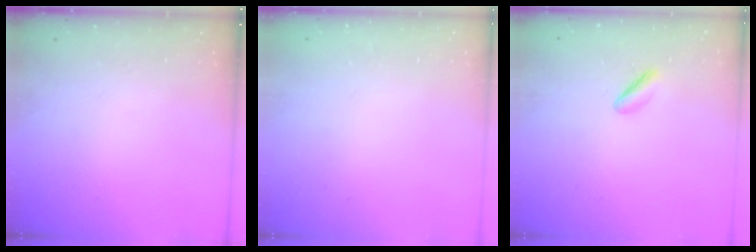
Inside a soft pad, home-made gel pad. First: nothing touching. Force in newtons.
{"total": 2.2, "press": 2.2, "slide": 0.1}
{"total": 2.0, "press": 1.8, "slide": 0.9}